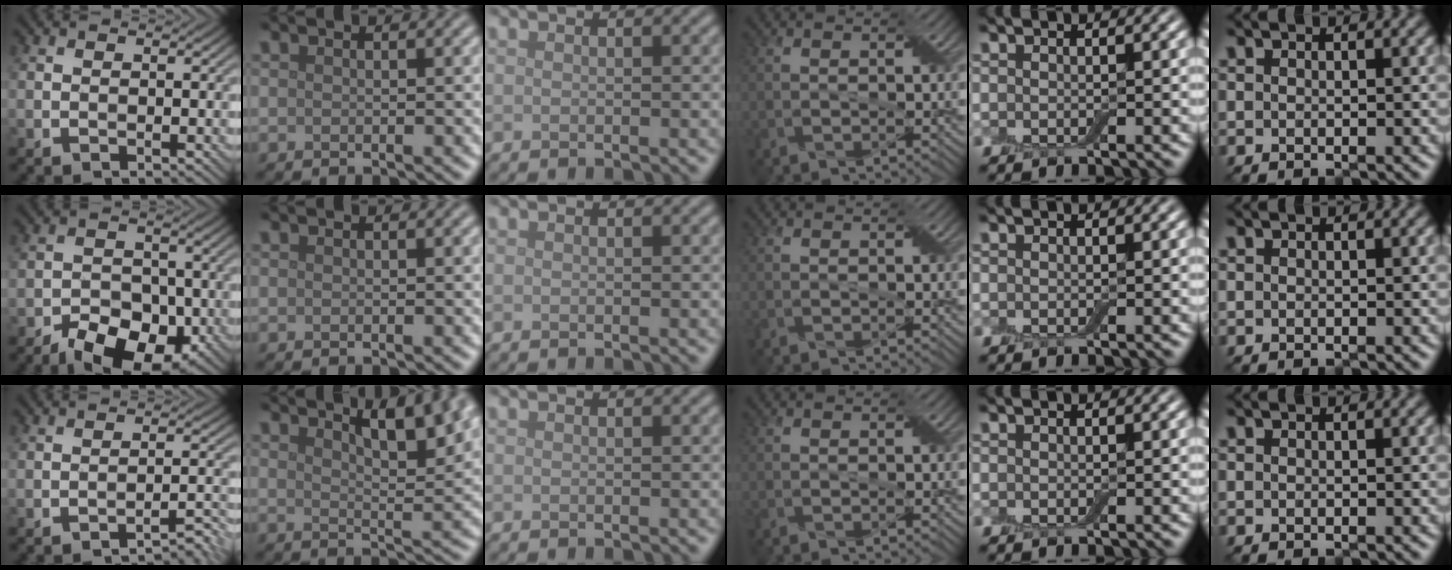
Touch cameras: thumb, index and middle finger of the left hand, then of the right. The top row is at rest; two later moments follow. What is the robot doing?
{"motion": "wrap", "object": "cling film"}